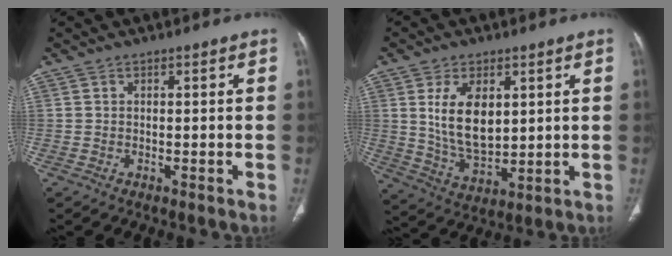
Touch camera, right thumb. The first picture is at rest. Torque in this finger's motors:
{"motor_torque": [-0.44, 1.40, 1.43, 0.63, 0.17]}